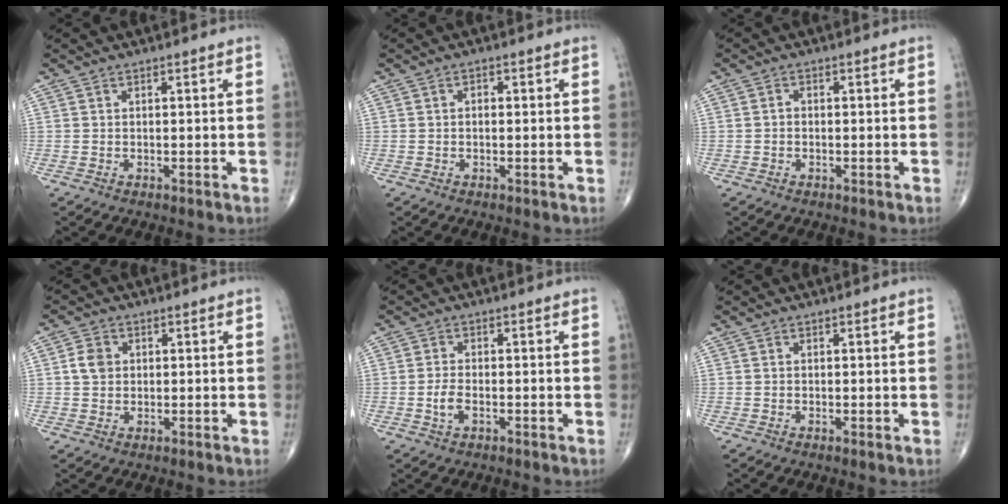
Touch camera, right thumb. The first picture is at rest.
{"total": 1.2, "force": [0.1, 0.7, 1.0], "torque": [-0.014, 0.004, -0.002]}
{"total": 1.0, "force": [-0.2, 0.8, 0.7], "torque": [-0.008, 0.002, -0.007]}
{"total": 3.6, "force": [0.5, 2.9, 2.0], "torque": [-0.030, 0.002, 0.007]}
{"total": 3.0, "force": [-1.0, 1.5, 2.4], "torque": [-0.052, 0.007, -0.018]}
{"total": 0.6, "force": [-0.1, 0.1, 0.6], "torque": [-0.014, -0.003, -0.003]}